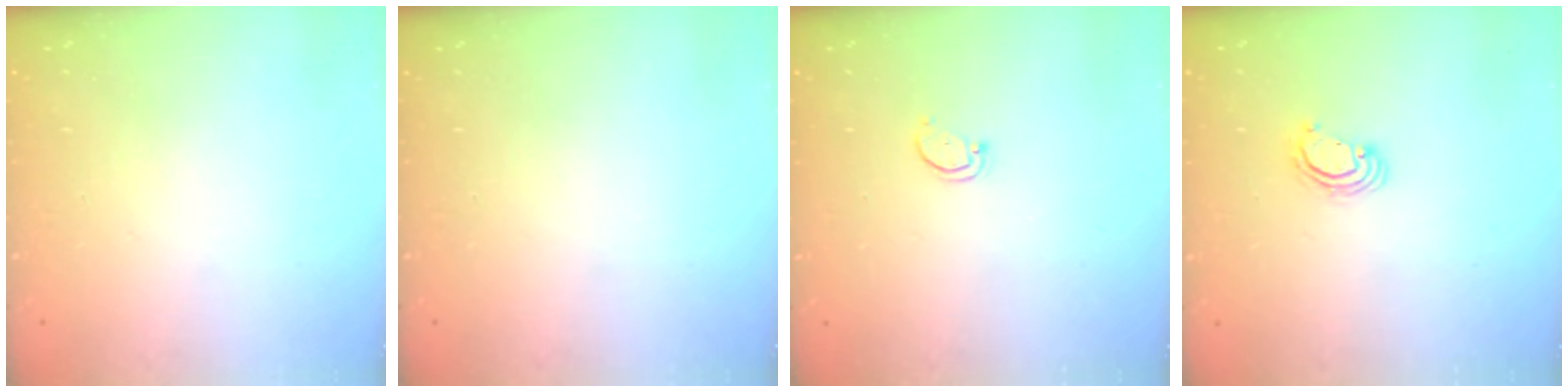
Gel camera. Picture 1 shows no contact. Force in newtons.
{"total": 0.0}
{"total": 1.8, "press": 1.8, "slide": 0.1}
{"total": 2.8, "press": 2.8, "slide": 0.2}